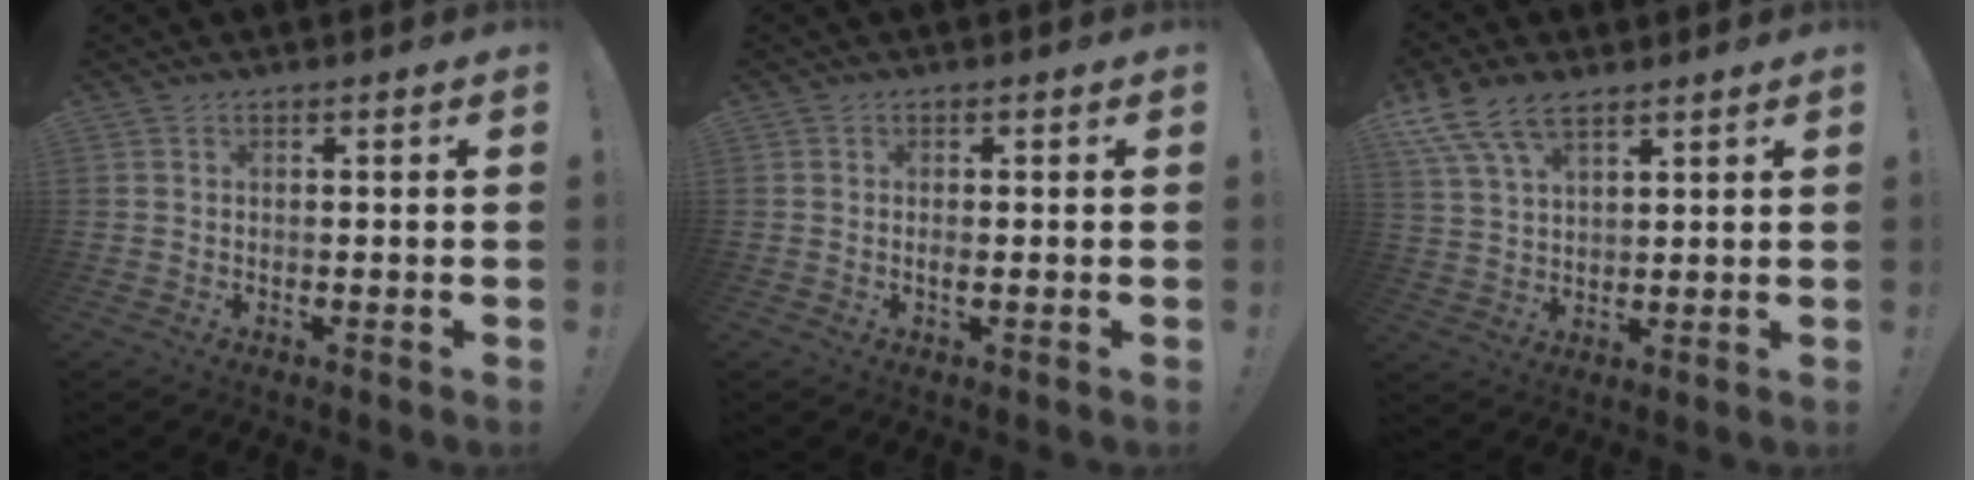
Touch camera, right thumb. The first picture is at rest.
{"total": 1.1, "force": [-0.2, 0.2, 1.1], "torque": [-0.015, -0.003, -0.004]}
{"total": 10.0, "force": [6.7, 4.8, 5.6], "torque": [-0.108, -0.022, 0.133]}